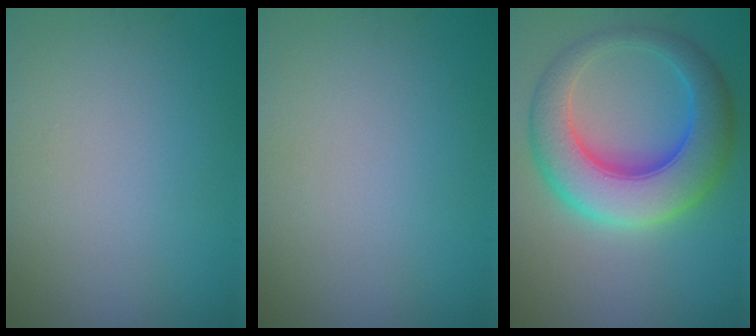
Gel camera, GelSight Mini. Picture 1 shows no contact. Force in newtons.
{"total": 0.0}
{"total": 9.6, "press": 9.6, "slide": 0.2}